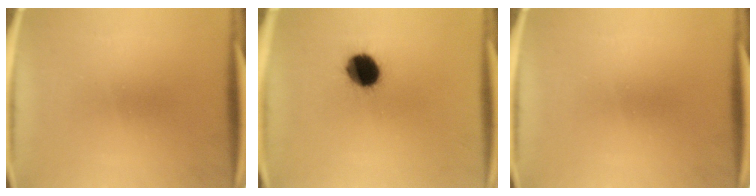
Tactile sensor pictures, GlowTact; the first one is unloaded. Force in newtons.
{"total": 10.8}
{"total": 0.0}